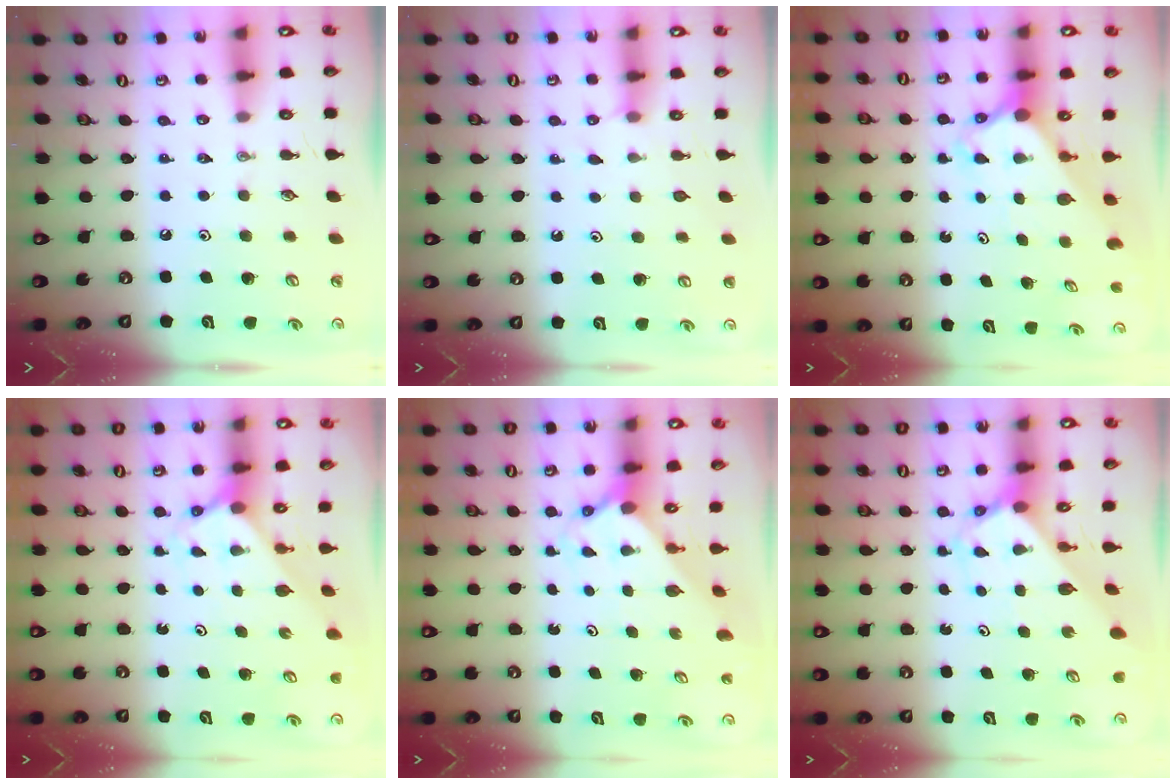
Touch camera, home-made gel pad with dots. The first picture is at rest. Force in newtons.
{"total": 2.1, "press": 2.1, "slide": 0.3}
{"total": 2.6, "press": 2.6, "slide": 0.2}
{"total": 2.4, "press": 2.4, "slide": 0.2}
{"total": 1.7, "press": 1.7, "slide": 0.1}
{"total": 2.6, "press": 2.6, "slide": 0.2}